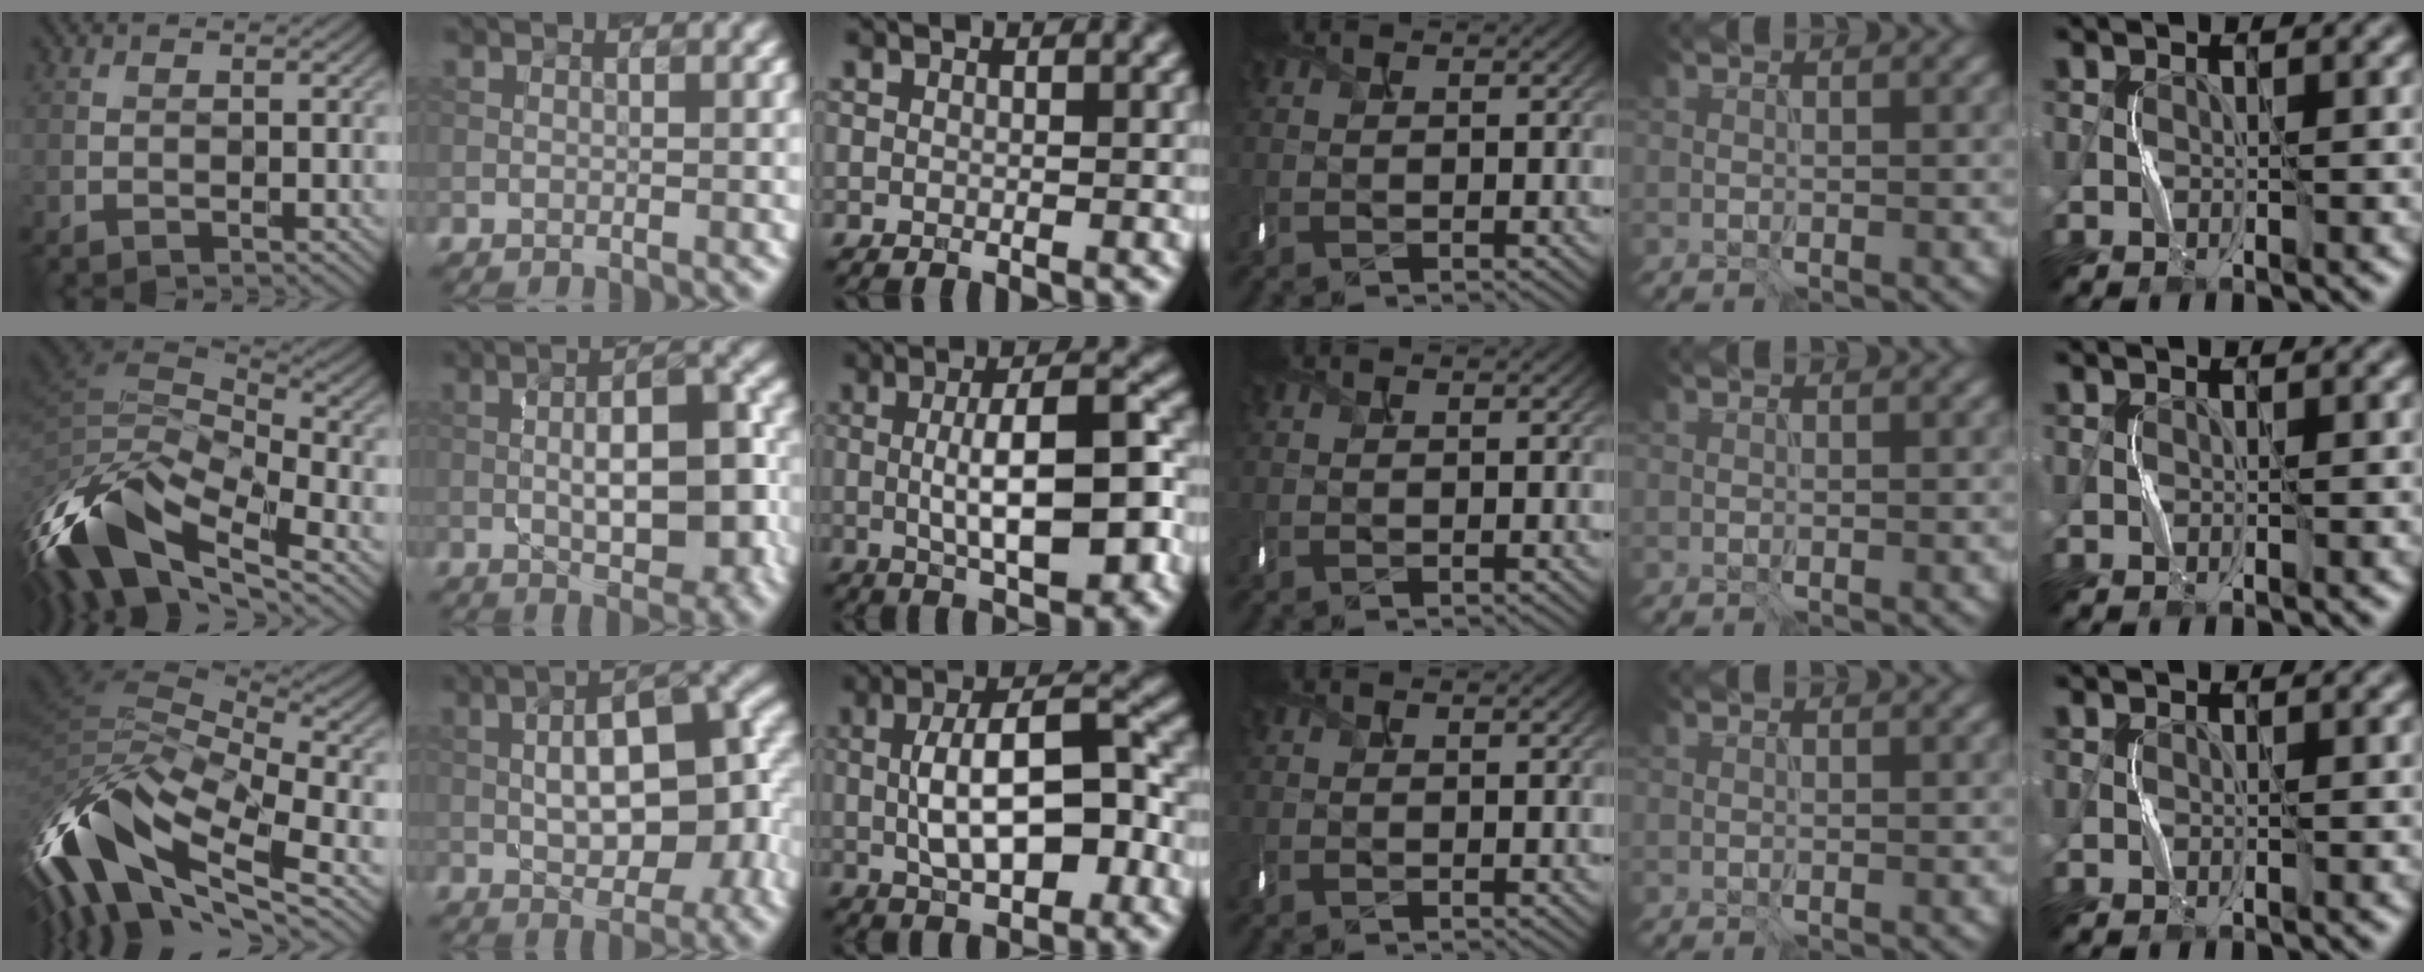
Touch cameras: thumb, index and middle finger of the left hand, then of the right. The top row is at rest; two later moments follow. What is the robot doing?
{"motion": "shake", "object": "box of matches"}